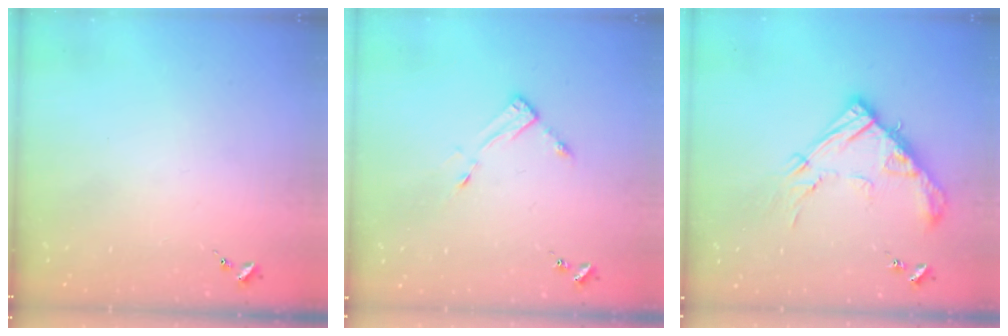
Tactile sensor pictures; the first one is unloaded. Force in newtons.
{"total": 3.5, "press": 3.4, "slide": 0.3}
{"total": 16.8, "press": 16.7, "slide": 1.7}